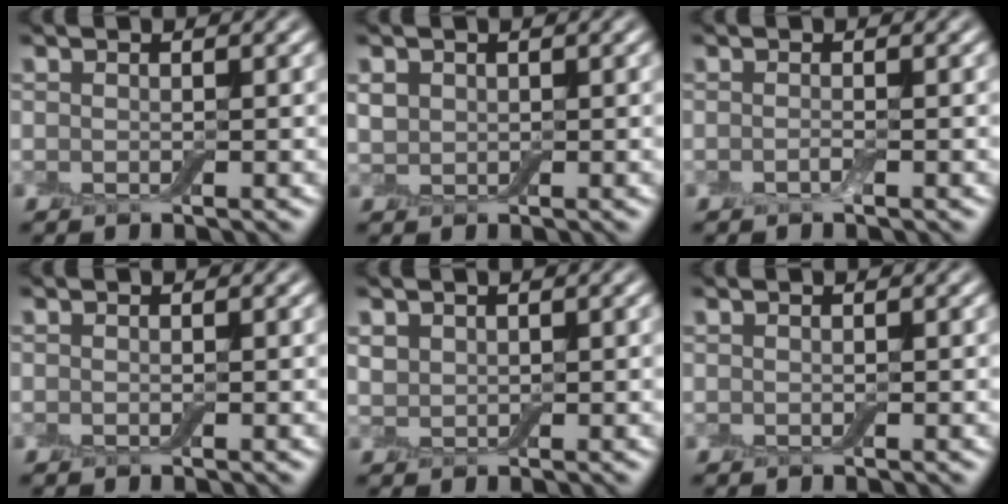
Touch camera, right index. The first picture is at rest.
{"total": 1.2, "force": [0.3, 1.1, 0.4], "torque": [-0.009, -0.003, 0.007]}
{"total": 0.6, "force": [-0.4, 0.1, 0.5], "torque": [-0.012, -0.004, -0.008]}
{"total": 0.0}
{"total": 1.2, "force": [0.6, 0.9, 0.3], "torque": [-0.008, -0.003, 0.016]}
{"total": 0.0}